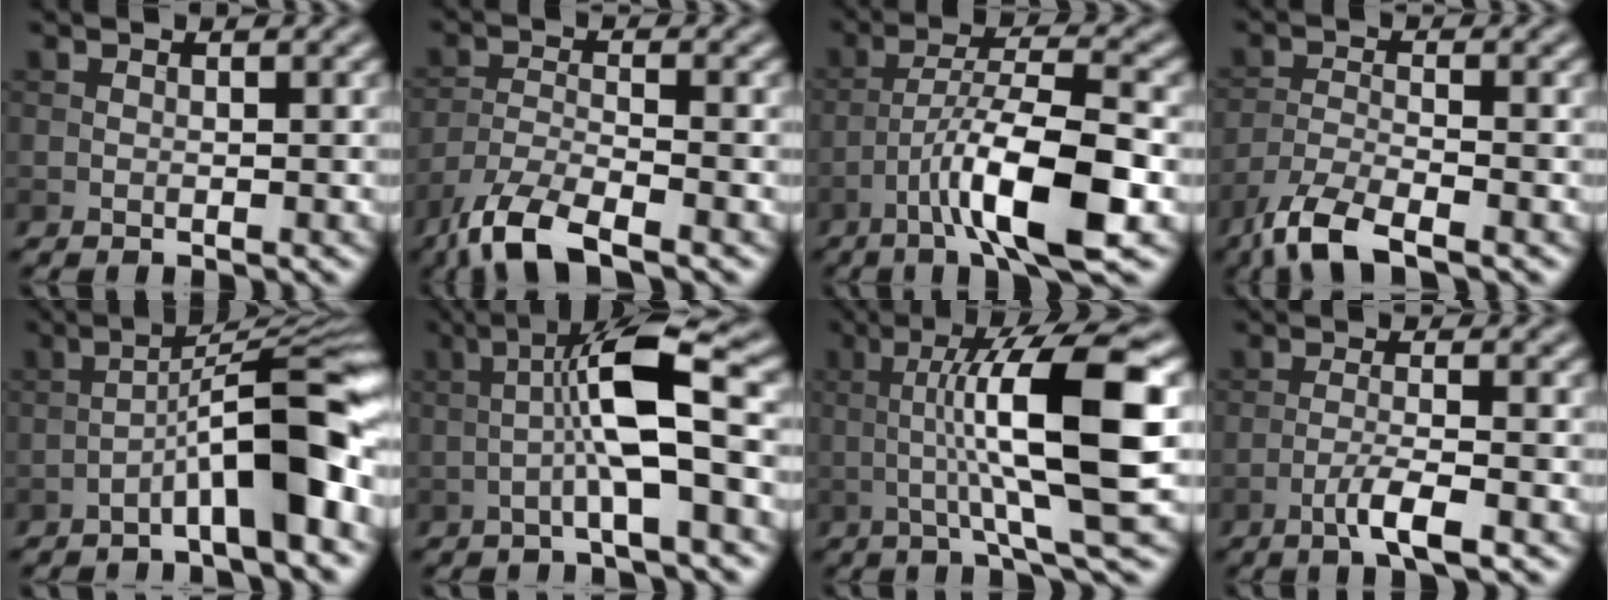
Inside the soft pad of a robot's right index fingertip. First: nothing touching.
{"total": 6.6, "force": [-4.9, 1.7, 4.2], "torque": [-0.084, -0.011, -0.099]}
{"total": 9.4, "force": [-4.2, 1.9, 8.2], "torque": [-0.139, 0.014, -0.076]}
{"total": 5.6, "force": [-4.2, 1.3, 3.4], "torque": [-0.071, -0.010, -0.088]}
{"total": 8.7, "force": [-3.6, 1.2, 7.9], "torque": [-0.116, 0.031, -0.062]}
{"total": 7.3, "force": [-0.9, 1.0, 7.2], "torque": [-0.123, 0.023, -0.023]}
{"total": 11.2, "force": [0.2, 1.9, 11.0], "torque": [-0.157, 0.011, 0.001]}
{"total": 3.3, "force": [-1.6, 0.3, 2.8], "torque": [-0.051, 0.007, -0.040]}